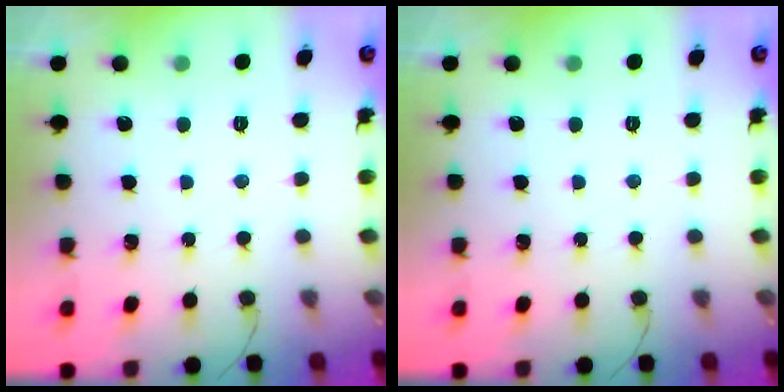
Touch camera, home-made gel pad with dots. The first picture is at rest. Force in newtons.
{"total": 0.0}